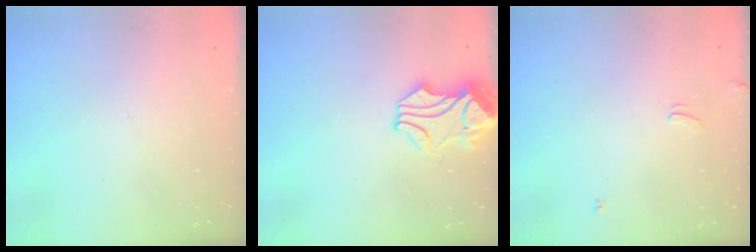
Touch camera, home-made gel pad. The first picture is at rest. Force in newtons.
{"total": 2.1, "press": 1.9, "slide": 0.9}
{"total": 3.4, "press": 3.4, "slide": 0.3}